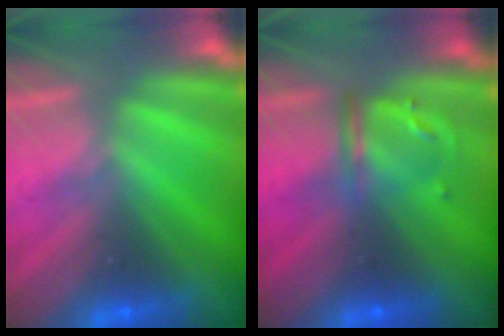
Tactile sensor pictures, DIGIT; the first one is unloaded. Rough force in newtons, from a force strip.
{"total": 3.4}